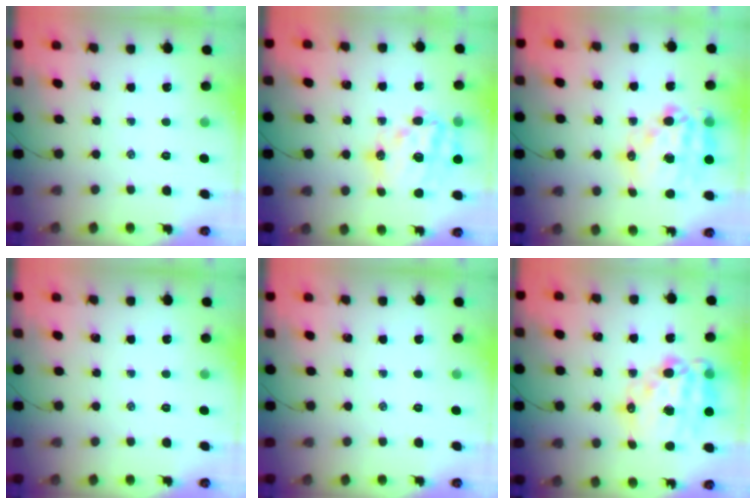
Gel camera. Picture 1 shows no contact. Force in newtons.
{"total": 19.2, "press": 18.8, "slide": 3.9}
{"total": 18.0, "press": 17.5, "slide": 3.9}
{"total": 0.0}
{"total": 0.0}
{"total": 20.9, "press": 20.4, "slide": 4.6}